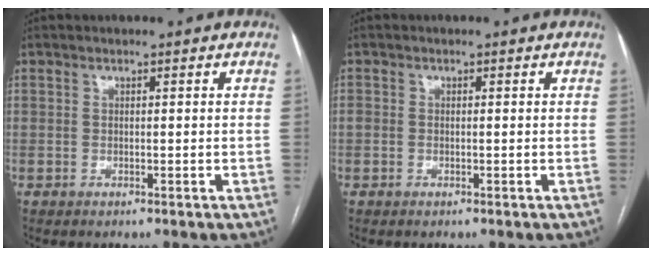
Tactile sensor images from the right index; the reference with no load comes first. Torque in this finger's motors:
{"motor_torque": [0.19, -0.02, 0.06, 0.01]}